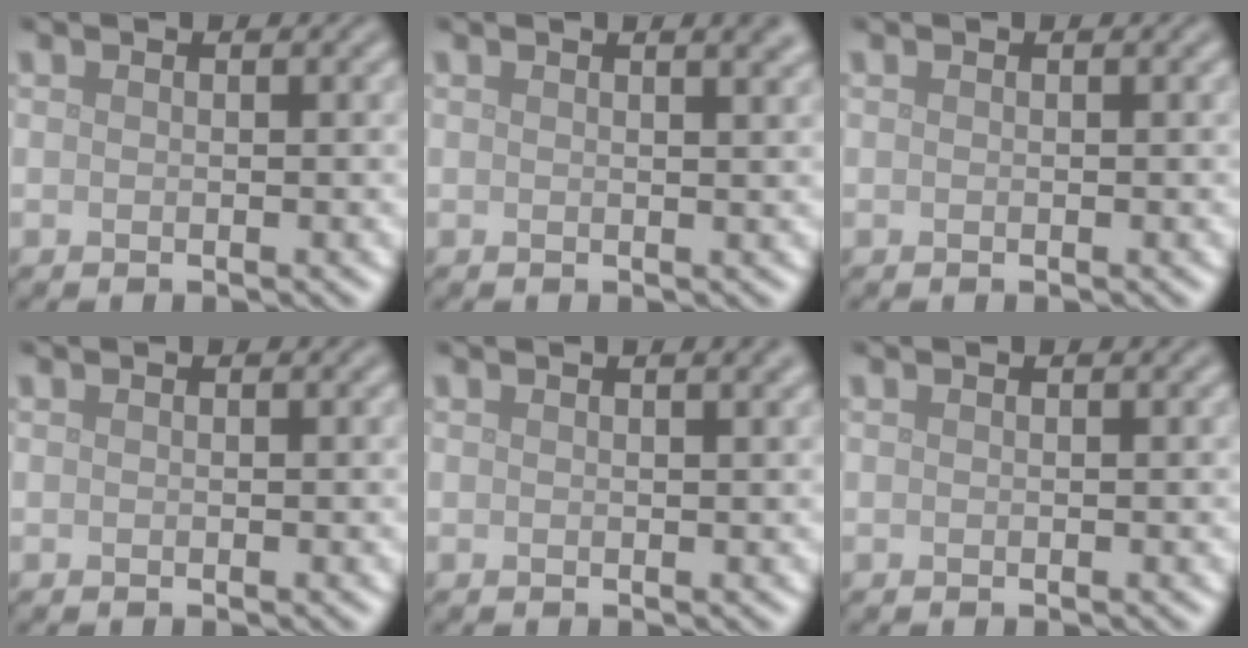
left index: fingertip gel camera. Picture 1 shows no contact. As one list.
[{"total": 2.4, "force": [1.4, 1.0, 1.7], "torque": [-0.003, 0.008, 0.009]}, {"total": 0.0}, {"total": 0.0}, {"total": 1.9, "force": [1.0, 0.6, 1.4], "torque": [-0.011, 0.003, 0.007]}, {"total": 0.0}]